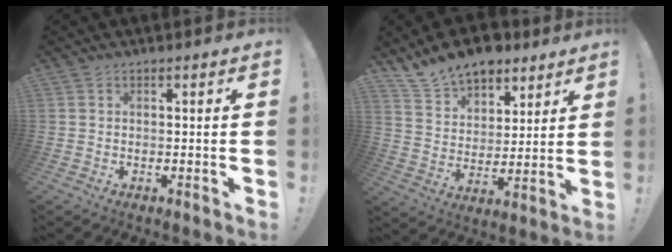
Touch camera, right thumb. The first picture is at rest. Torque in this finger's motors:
{"motor_torque": [0.49, 0.59, 0.19, 0.19, 0.06]}